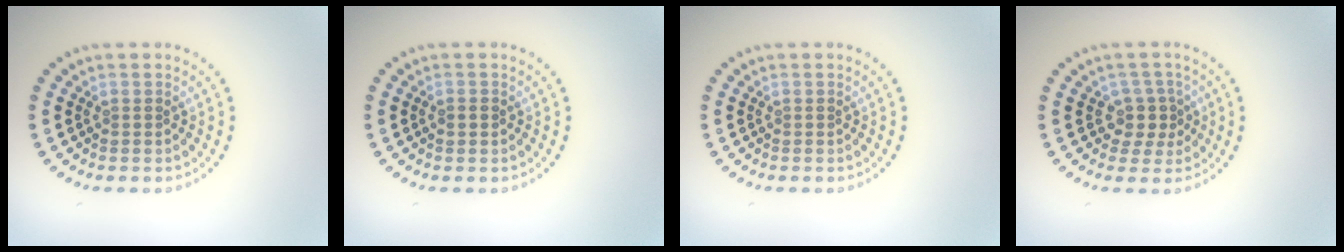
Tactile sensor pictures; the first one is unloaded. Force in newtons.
{"total": 1.3, "press": 1.3, "slide": 0.1}
{"total": 0.0}
{"total": 2.4, "press": 1.9, "slide": 1.5}